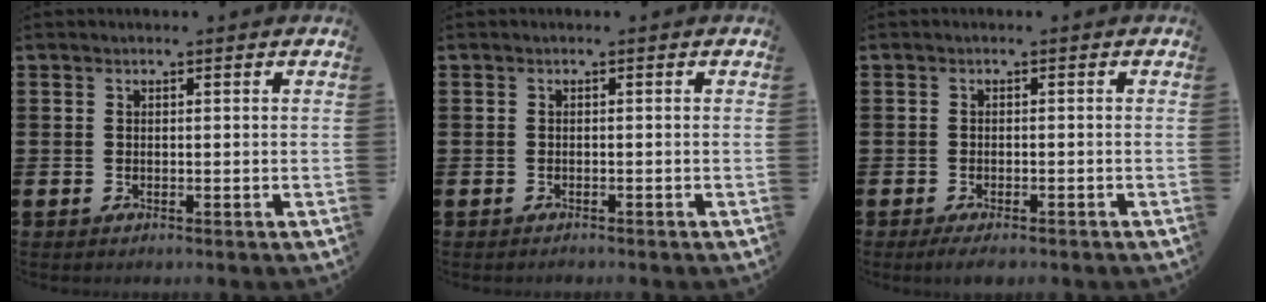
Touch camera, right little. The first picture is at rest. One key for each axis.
{"total": 0.0}
{"total": 1.4, "fx": -0.9, "fy": 0.3, "fz": 1.0, "tx": -0.018, "ty": 0.000, "tz": -0.018}